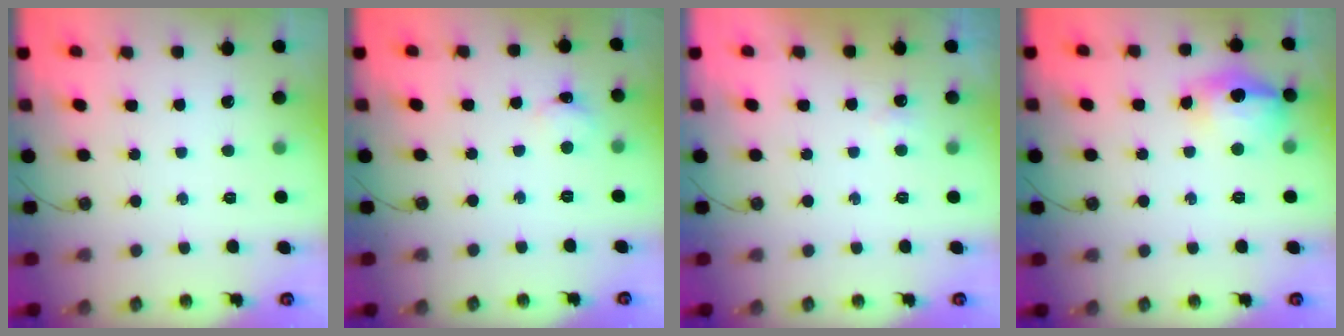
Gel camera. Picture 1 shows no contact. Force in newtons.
{"total": 2.2, "press": 2.2, "slide": 0.3}
{"total": 2.8, "press": 2.7, "slide": 0.5}
{"total": 14.6, "press": 14.6, "slide": 1.4}